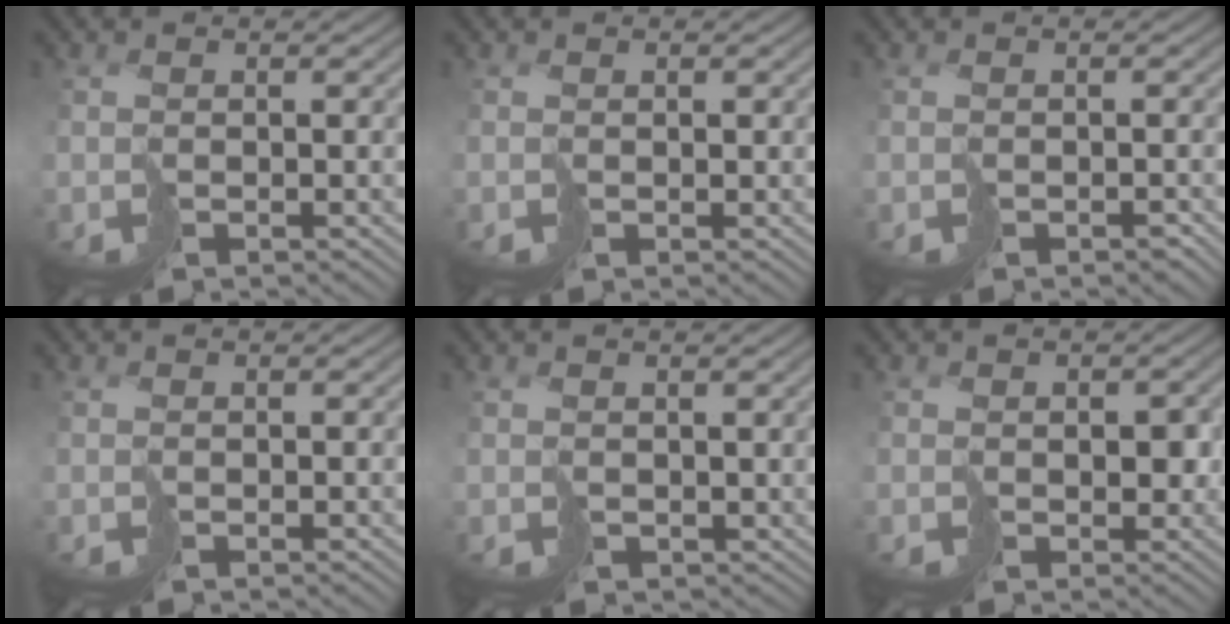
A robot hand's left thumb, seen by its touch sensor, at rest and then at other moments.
{"total": 0.5, "force": [0.5, 0.0, -0.2], "torque": [0.007, 0.001, 0.011]}
{"total": 1.3, "force": [-0.9, 0.8, 0.5], "torque": [0.001, -0.003, -0.016]}
{"total": 0.0}
{"total": 1.4, "force": [0.9, 1.0, 0.3], "torque": [-0.014, -0.003, 0.018]}
{"total": 2.6, "force": [0.5, 2.2, 1.3], "torque": [-0.012, -0.002, 0.015]}